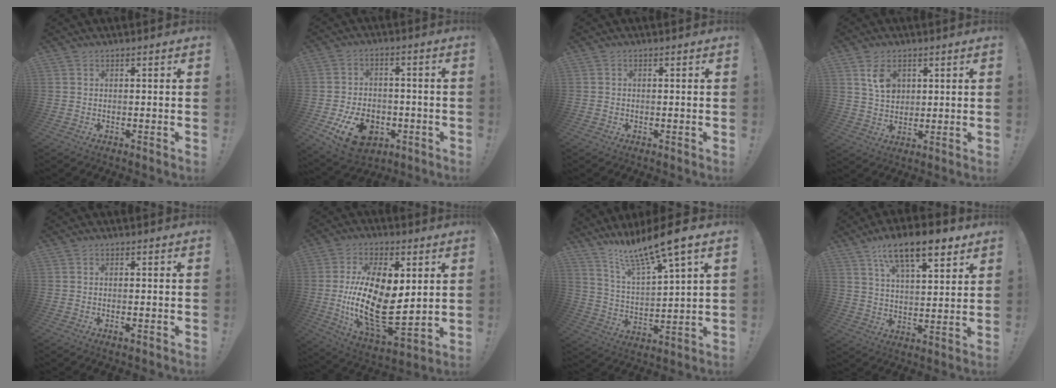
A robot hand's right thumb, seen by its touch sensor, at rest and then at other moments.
{"total": 12.7, "force": [-5.4, 9.1, 7.0], "torque": [-0.108, 0.040, -0.090]}
{"total": 0.8, "force": [-0.5, 0.6, 0.2], "torque": [-0.010, 0.004, -0.006]}
{"total": 7.2, "force": [3.1, 5.0, 4.1], "torque": [-0.051, -0.011, 0.056]}
{"total": 1.5, "force": [-0.6, 0.5, 1.3], "torque": [-0.013, -0.001, -0.010]}
{"total": 23.6, "force": [0.9, 12.5, 20.0], "torque": [-0.383, -0.031, 0.027]}
{"total": 13.5, "force": [11.5, 1.0, 7.1], "torque": [-0.146, -0.081, 0.193]}
{"total": 14.4, "force": [8.8, 5.3, 10.1], "torque": [-0.166, -0.040, 0.149]}